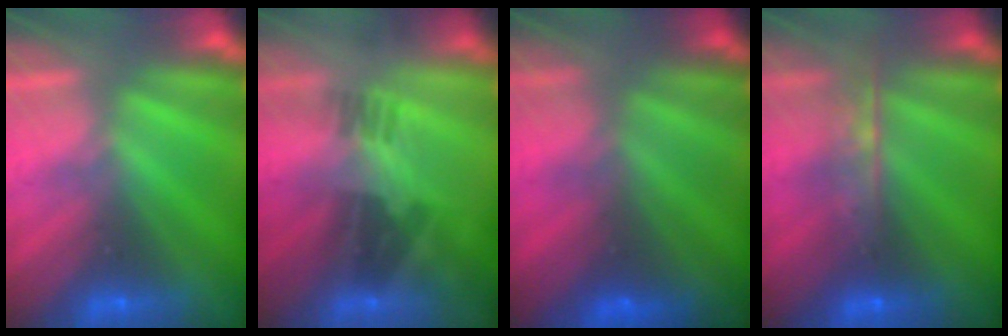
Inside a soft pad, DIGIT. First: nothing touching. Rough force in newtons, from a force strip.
{"total": 2.2}
{"total": 6.9}
{"total": 8.6}